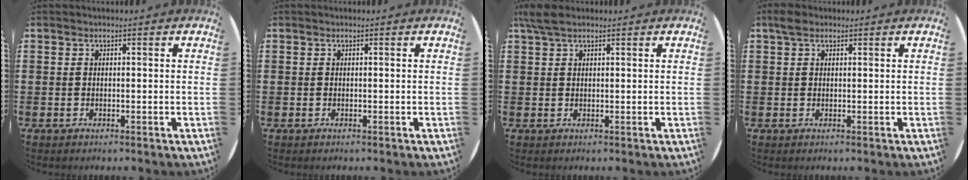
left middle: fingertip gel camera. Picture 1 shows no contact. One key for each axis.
{"total": 0.0}
{"total": 2.7, "fx": 2.0, "fy": 0.8, "fz": 1.6, "tx": -0.036, "ty": 0.005, "tz": 0.036}
{"total": 1.5, "fx": 1.1, "fy": 0.8, "fz": 0.8, "tx": -0.009, "ty": 0.002, "tz": 0.019}